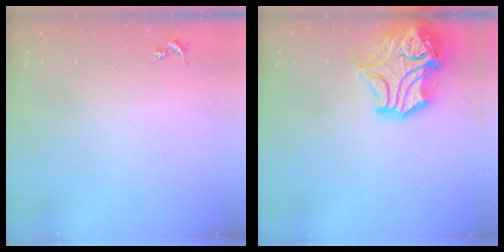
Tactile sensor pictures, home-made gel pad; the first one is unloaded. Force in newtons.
{"total": 17.4, "press": 17.2, "slide": 2.6}